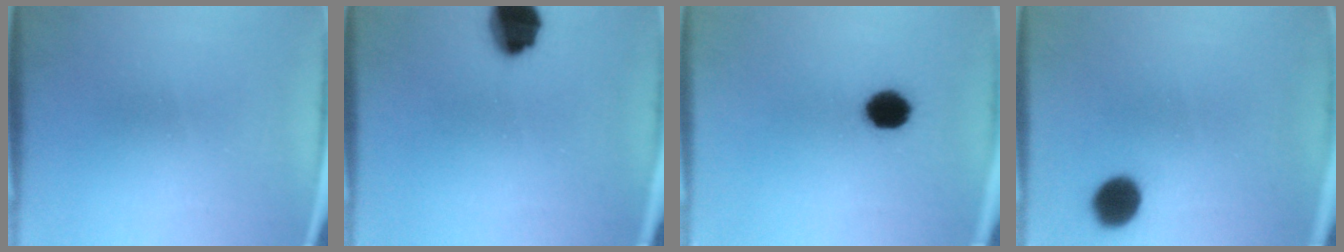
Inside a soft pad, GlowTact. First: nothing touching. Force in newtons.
{"total": 10.8}
{"total": 6.8}
{"total": 6.7}